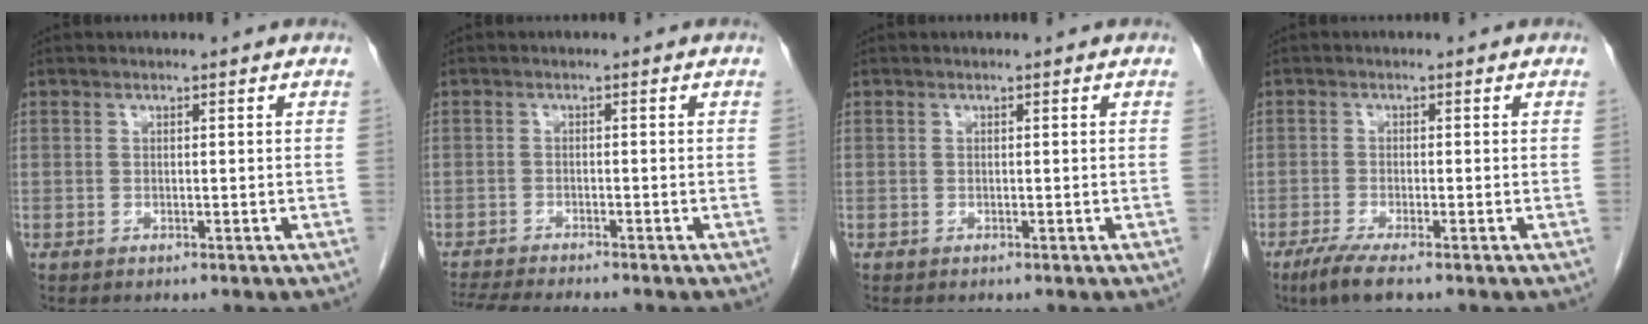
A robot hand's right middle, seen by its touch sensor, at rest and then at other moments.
{"total": 8.3, "force": [-7.5, 0.0, 3.6], "torque": [-0.056, -0.017, -0.120]}
{"total": 0.0}
{"total": 4.2, "force": [-2.8, 0.3, 3.1], "torque": [-0.062, -0.013, -0.053]}